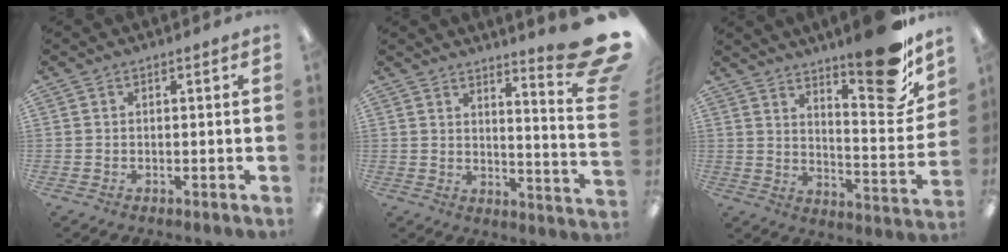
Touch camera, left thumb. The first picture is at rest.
{"total": 11.4, "force": [7.6, 1.7, 8.4], "torque": [-0.112, -0.073, 0.126]}
{"total": 16.9, "force": [12.9, 4.5, 10.1], "torque": [-0.125, -0.105, 0.209]}